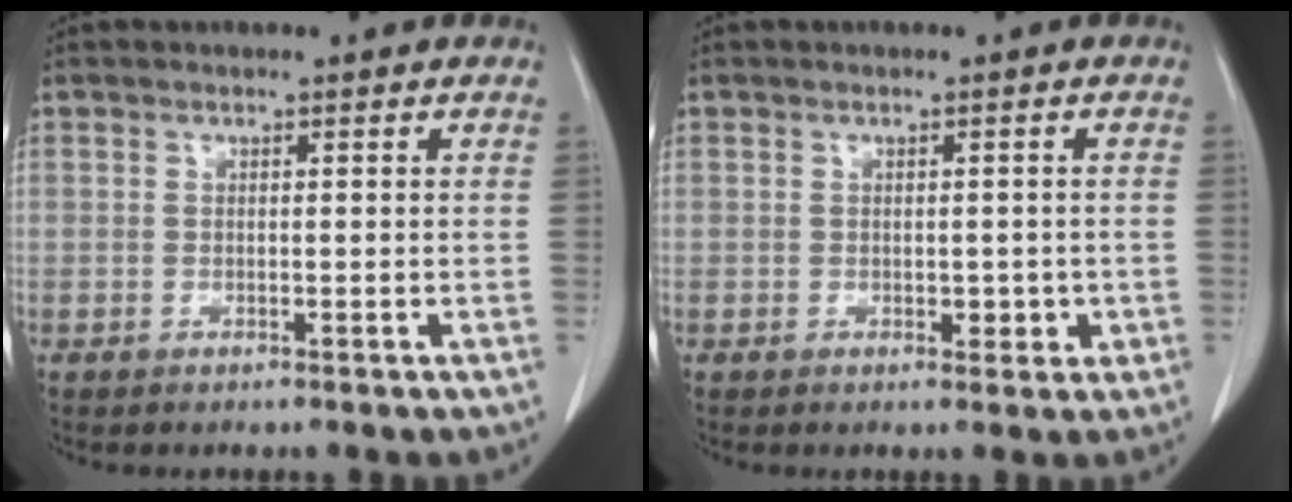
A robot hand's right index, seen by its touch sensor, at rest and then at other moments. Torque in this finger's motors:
{"motor_torque": [0.00, 0.09, 0.00, 0.01]}